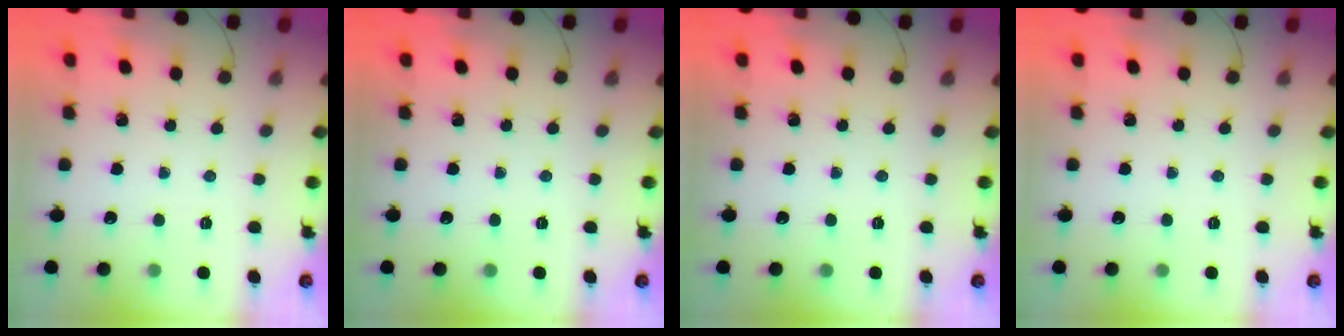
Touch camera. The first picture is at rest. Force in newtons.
{"total": 0.0}
{"total": 0.0}
{"total": 0.0}